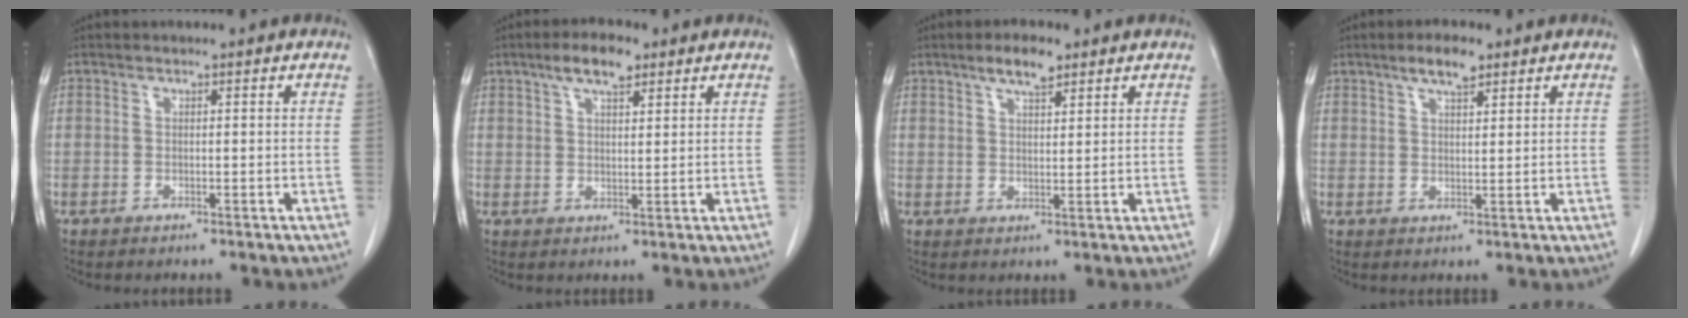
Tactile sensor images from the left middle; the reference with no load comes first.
{"total": 5.5, "force": [3.5, 1.7, 3.8], "torque": [-0.073, 0.010, 0.059]}
{"total": 4.4, "force": [3.1, 1.2, 2.9], "torque": [-0.055, 0.004, 0.053]}
{"total": 4.2, "force": [2.9, 1.1, 2.8], "torque": [-0.053, 0.004, 0.049]}